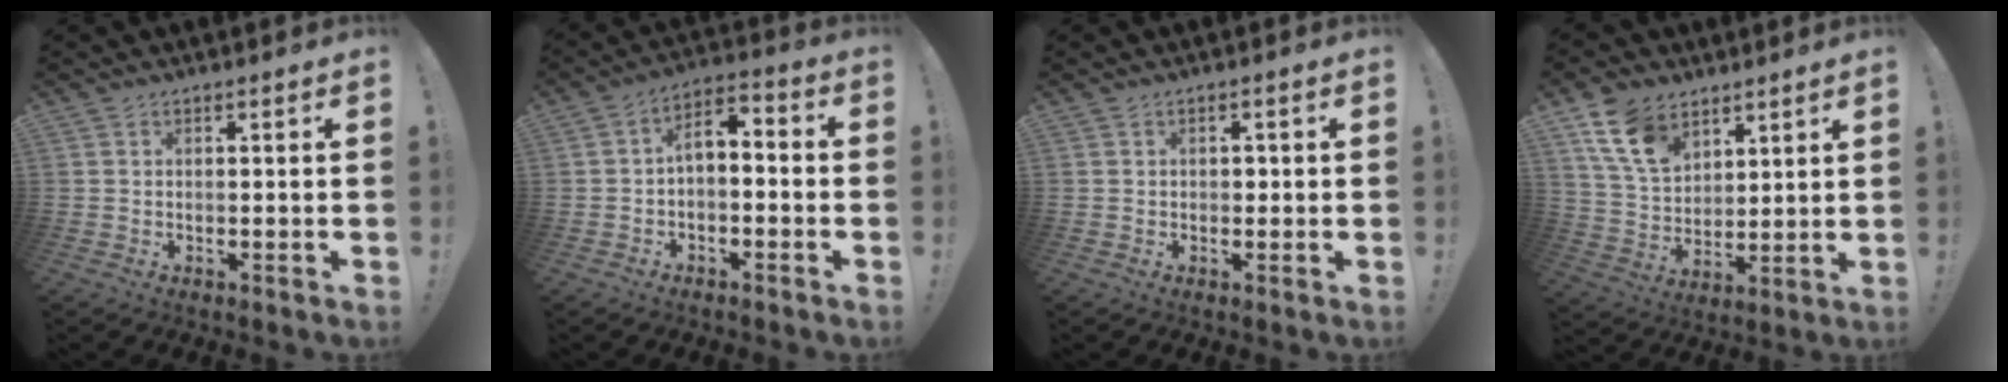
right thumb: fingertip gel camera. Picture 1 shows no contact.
{"total": 4.9, "force": [-1.9, 3.0, 3.3], "torque": [-0.068, 0.011, -0.033]}
{"total": 1.3, "force": [-0.3, 1.1, 0.7], "torque": [-0.008, 0.002, -0.007]}
{"total": 13.7, "force": [8.4, 8.8, 6.3], "torque": [-0.125, -0.032, 0.167]}